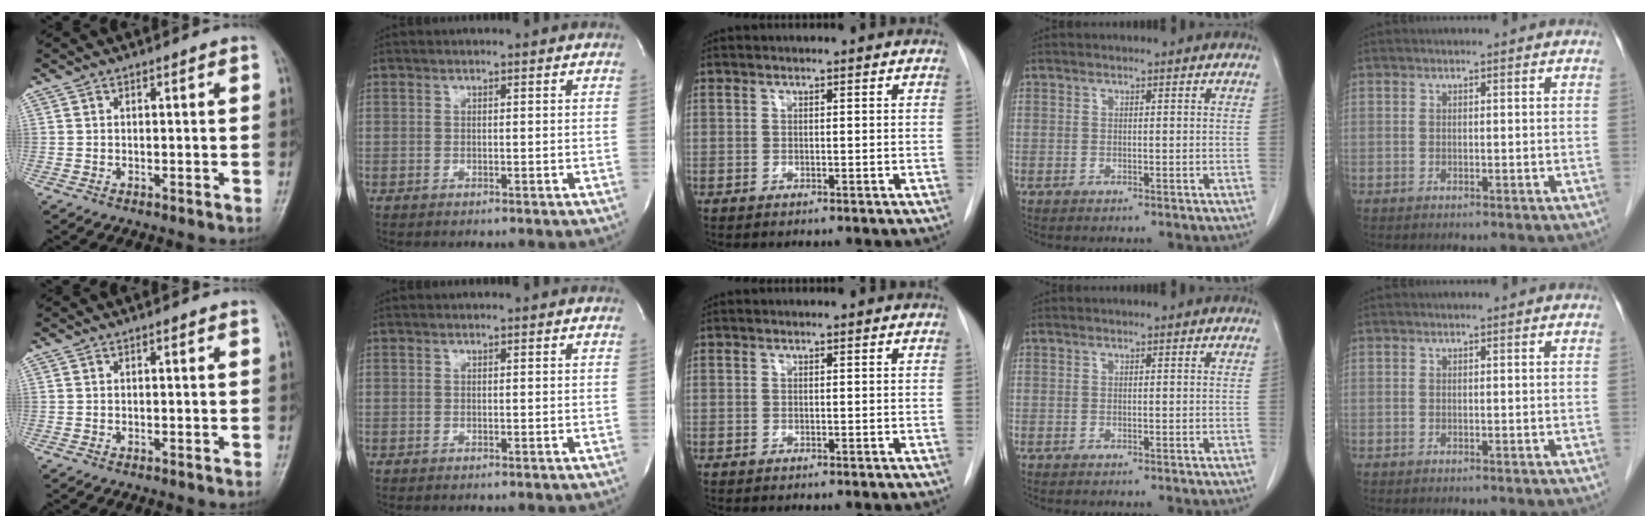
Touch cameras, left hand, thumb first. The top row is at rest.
{}